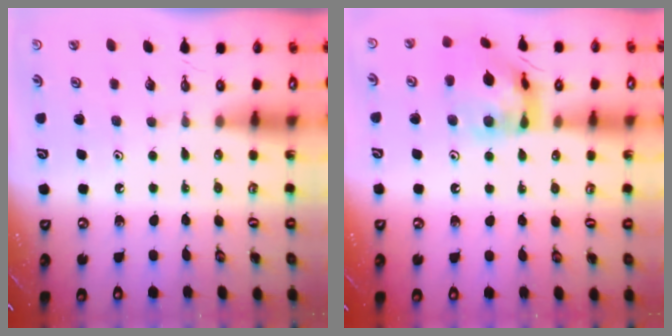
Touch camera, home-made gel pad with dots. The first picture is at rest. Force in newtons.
{"total": 13.1, "press": 13.0, "slide": 1.4}